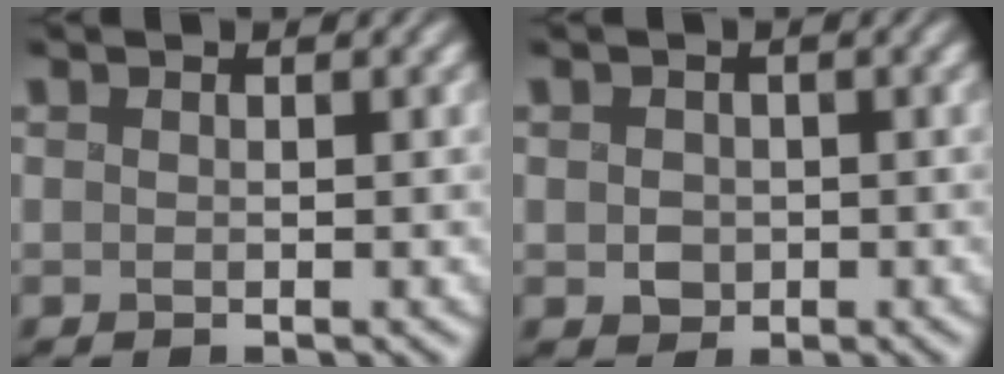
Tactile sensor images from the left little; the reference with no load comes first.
{"total": 1.7, "force": [-0.2, 1.5, 0.6], "torque": [-0.016, -0.003, -0.003]}